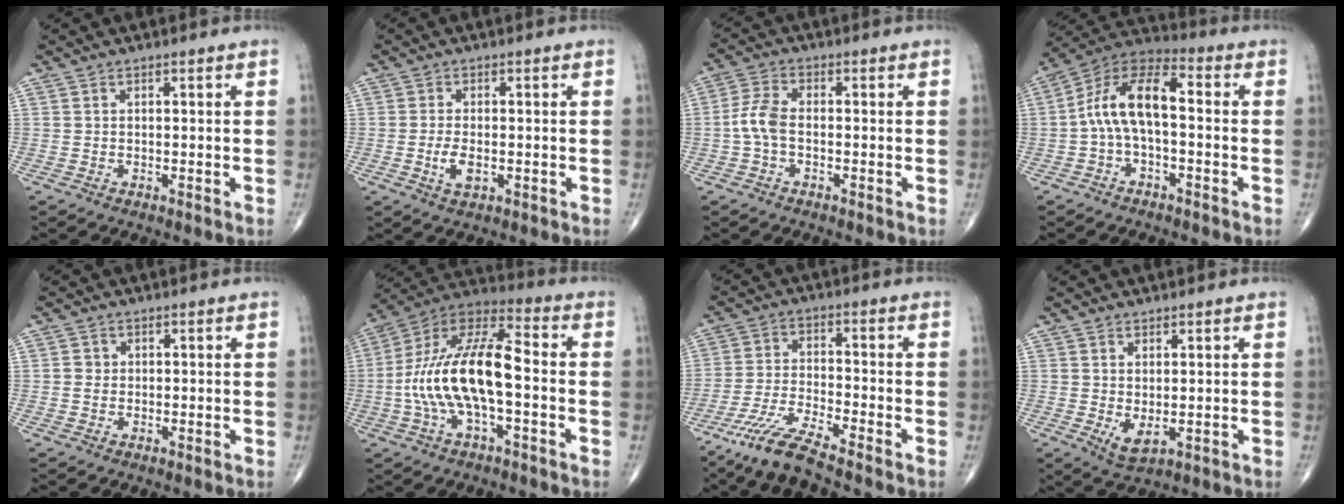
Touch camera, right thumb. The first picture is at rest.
{"total": 3.9, "force": [-0.9, 2.0, 3.3], "torque": [-0.065, -0.003, -0.015]}
{"total": 5.0, "force": [-1.0, 2.6, 4.1], "torque": [-0.096, 0.015, -0.027]}
{"total": 11.6, "force": [-0.6, 5.5, 10.2], "torque": [-0.187, 0.048, -0.023]}
{"total": 1.7, "force": [0.1, 1.6, 0.6], "torque": [-0.004, 0.002, 0.003]}
{"total": 18.8, "force": [-2.4, 7.7, 17.0], "torque": [-0.334, 0.047, -0.047]}
{"total": 8.6, "force": [-6.9, 0.4, 5.2], "torque": [-0.119, 0.016, -0.141]}
{"total": 3.8, "force": [-0.1, 1.8, 3.3], "torque": [-0.054, -0.010, 0.009]}